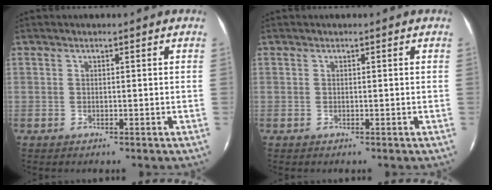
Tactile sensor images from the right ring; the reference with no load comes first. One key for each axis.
{"total": 0.0}